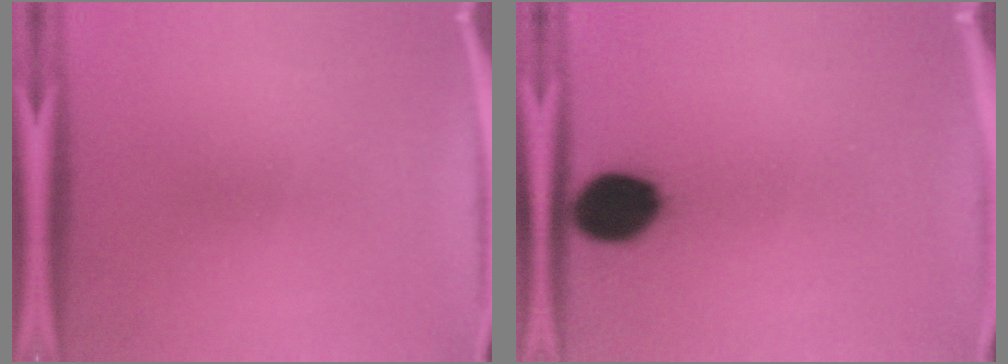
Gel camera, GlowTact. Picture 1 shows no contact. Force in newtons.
{"total": 11.2}